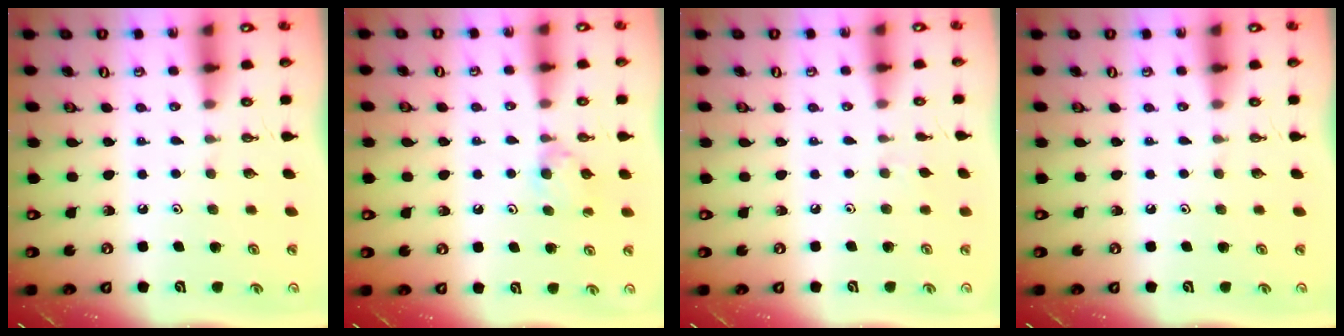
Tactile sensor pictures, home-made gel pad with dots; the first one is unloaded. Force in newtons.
{"total": 6.1, "press": 6.0, "slide": 0.9}
{"total": 3.9, "press": 3.9, "slide": 0.7}
{"total": 0.0}